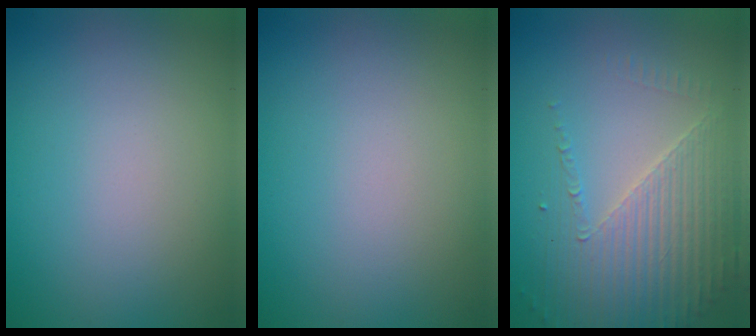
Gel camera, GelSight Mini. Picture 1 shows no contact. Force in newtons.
{"total": 0.0}
{"total": 4.1, "press": 3.7, "slide": 1.8}